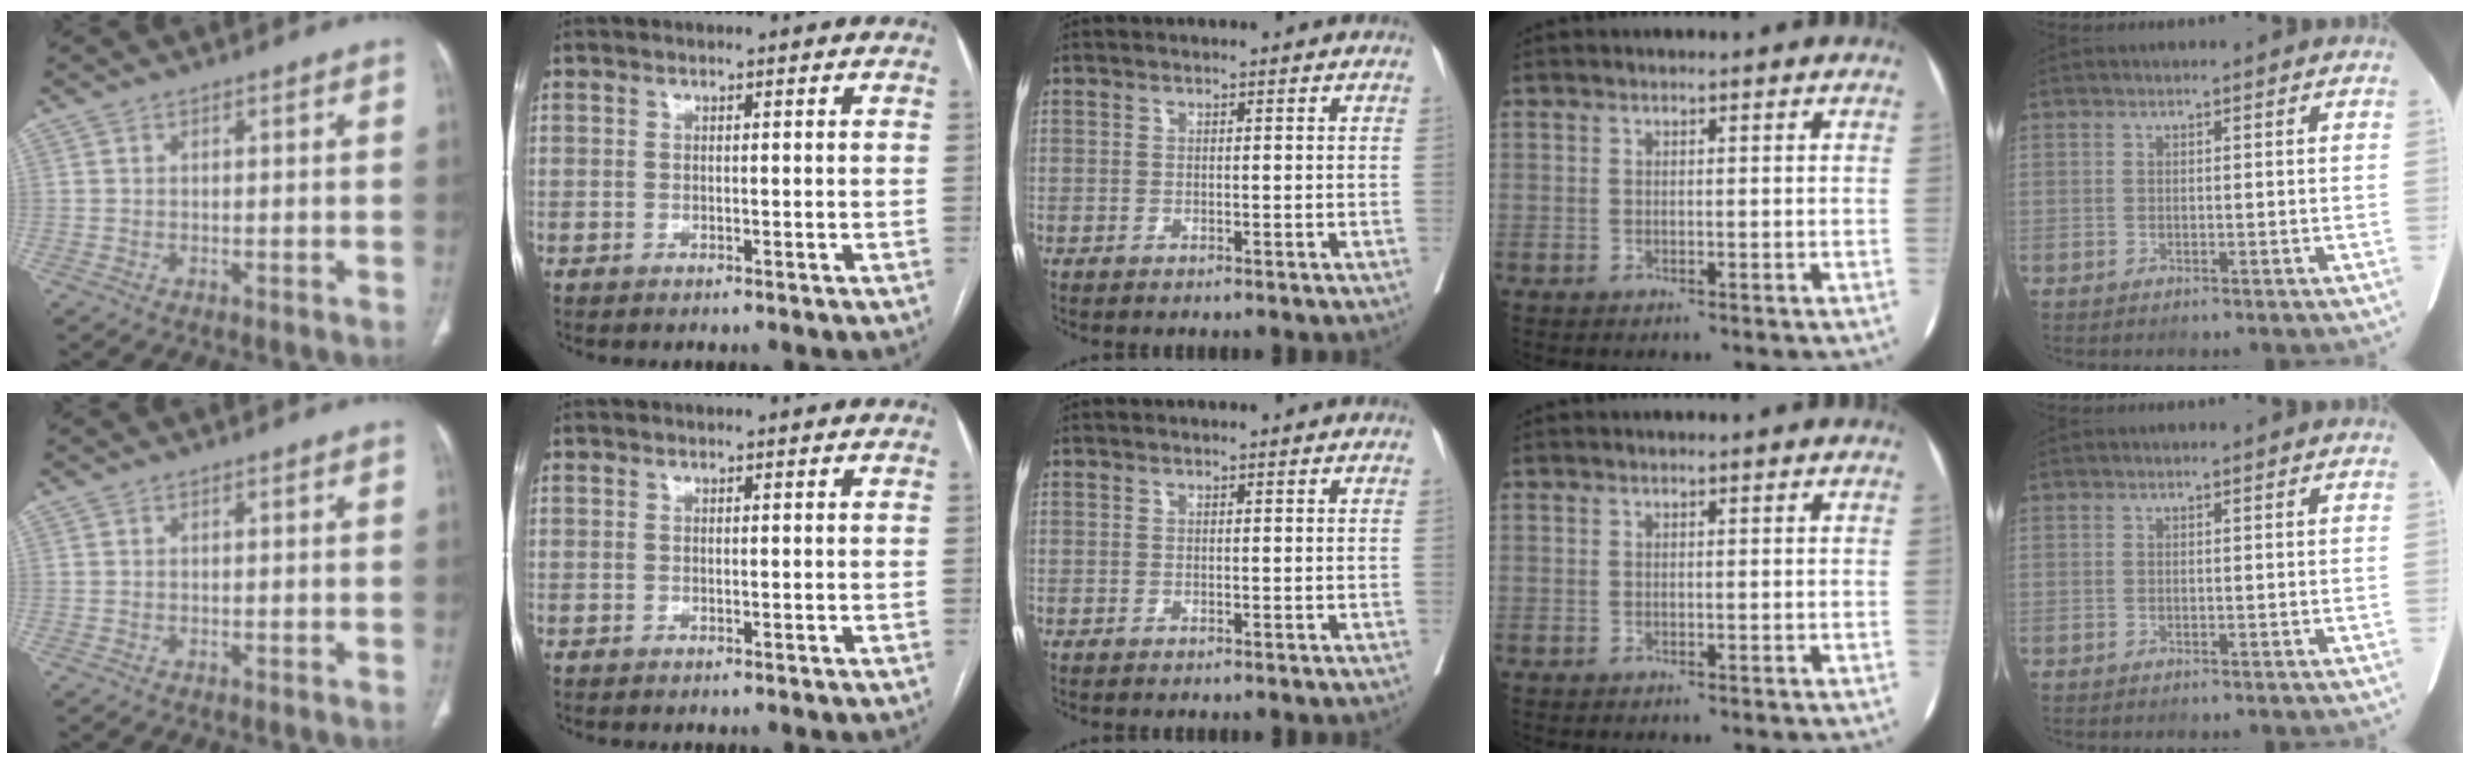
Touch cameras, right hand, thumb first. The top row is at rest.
{}